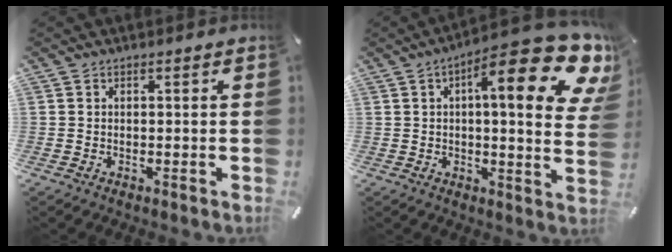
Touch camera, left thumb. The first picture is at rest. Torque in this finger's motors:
{"motor_torque": [2.50, 2.51, 2.07, -0.70, 0.31]}